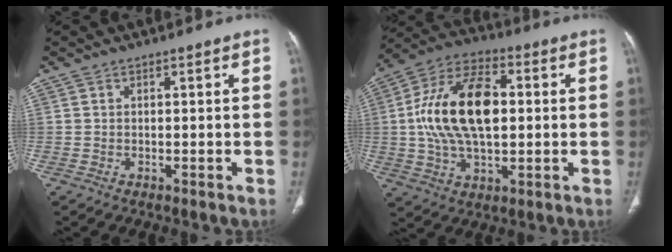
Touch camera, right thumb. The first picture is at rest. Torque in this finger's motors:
{"motor_torque": [0.72, 3.07, 1.77, -0.59, 0.22]}